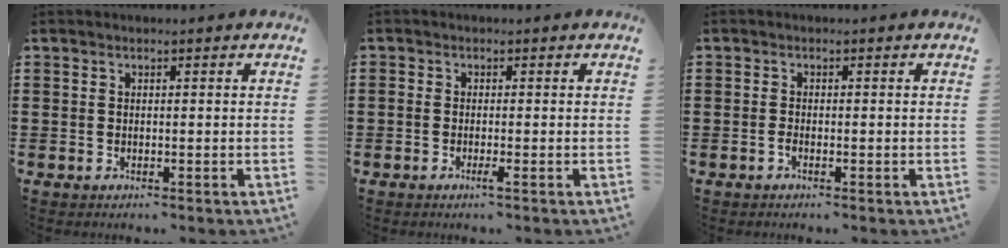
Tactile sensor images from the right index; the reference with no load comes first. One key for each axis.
{"total": 1.5, "fx": -0.8, "fy": 0.1, "fz": 1.3, "tx": -0.023, "ty": -0.003, "tz": -0.014}
{"total": 1.0, "fx": -0.6, "fy": 0.3, "fz": 0.8, "tx": -0.017, "ty": -0.002, "tz": -0.010}